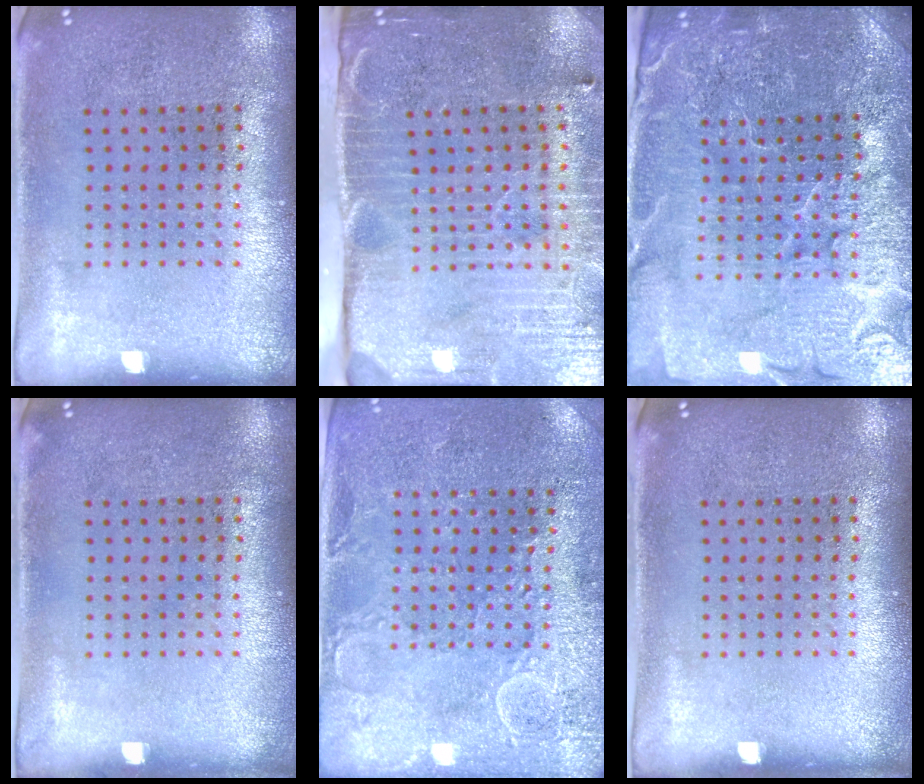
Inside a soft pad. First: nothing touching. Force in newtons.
{"total": 4.5, "press": 3.7, "slide": 2.6}
{"total": 5.2, "press": 4.9, "slide": 1.9}
{"total": 0.0}
{"total": 2.8, "press": 2.7, "slide": 0.7}
{"total": 0.0}